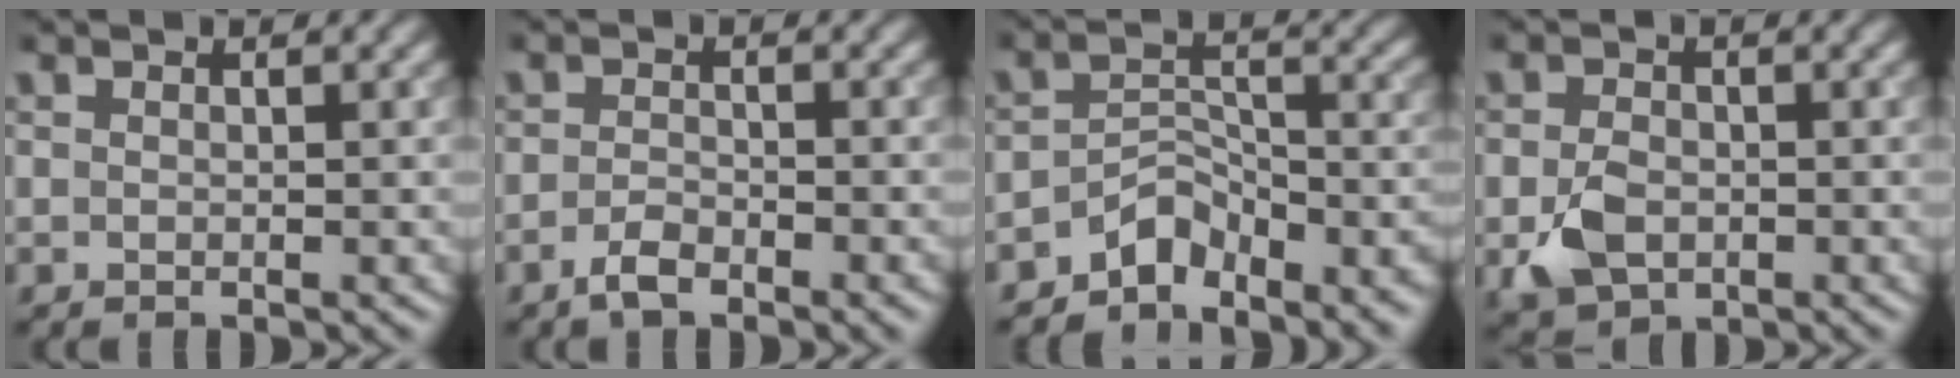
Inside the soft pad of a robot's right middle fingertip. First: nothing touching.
{"total": 2.4, "force": [-1.6, 0.7, 1.5], "torque": [-0.032, -0.001, -0.034]}
{"total": 5.2, "force": [-4.0, 2.5, 2.2], "torque": [-0.026, 0.002, -0.078]}
{"total": 3.7, "force": [-0.9, 2.7, 2.3], "torque": [-0.053, -0.008, -0.019]}